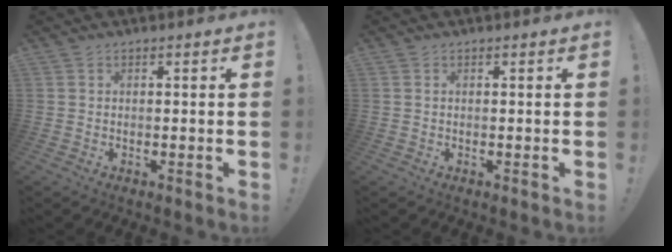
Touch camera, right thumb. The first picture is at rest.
{"total": 0.0}